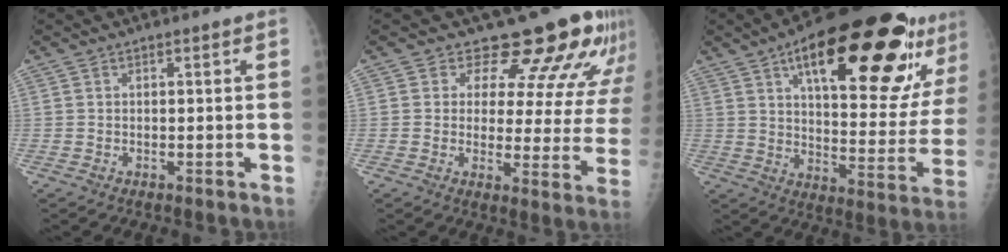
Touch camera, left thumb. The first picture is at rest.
{"total": 16.4, "force": [13.3, 6.9, 6.7], "torque": [-0.028, -0.078, 0.143]}
{"total": 30.7, "force": [16.8, 10.3, 23.5], "torque": [-0.304, -0.034, 0.246]}